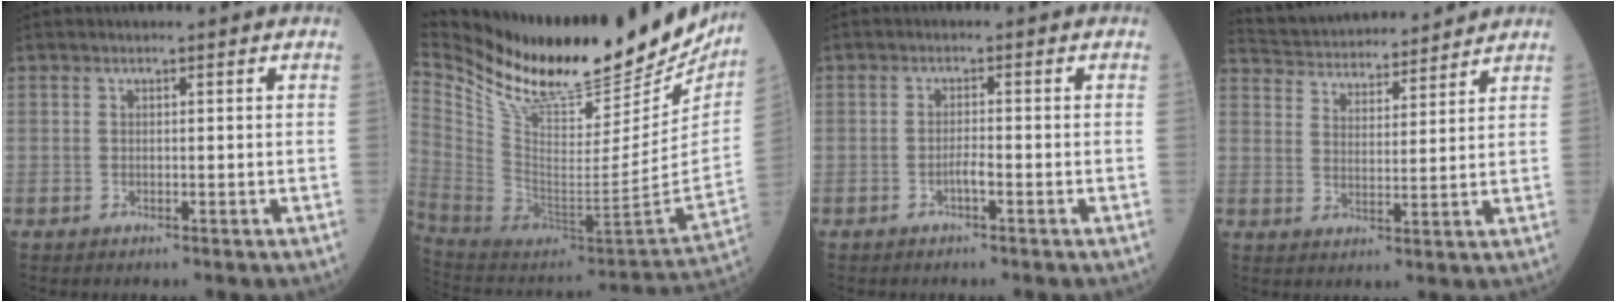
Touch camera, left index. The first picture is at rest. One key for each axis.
{"total": 33.5, "fx": 27.5, "fy": 8.6, "fz": 17.0, "tx": -0.318, "ty": -0.068, "tz": 0.417}
{"total": 1.7, "fx": -1.2, "fy": 0.1, "fz": 1.1, "tx": -0.021, "ty": -0.003, "tz": -0.023}
{"total": 15.3, "fx": 14.5, "fy": 2.5, "fz": 4.0, "tx": -0.076, "ty": 0.030, "tz": 0.226}